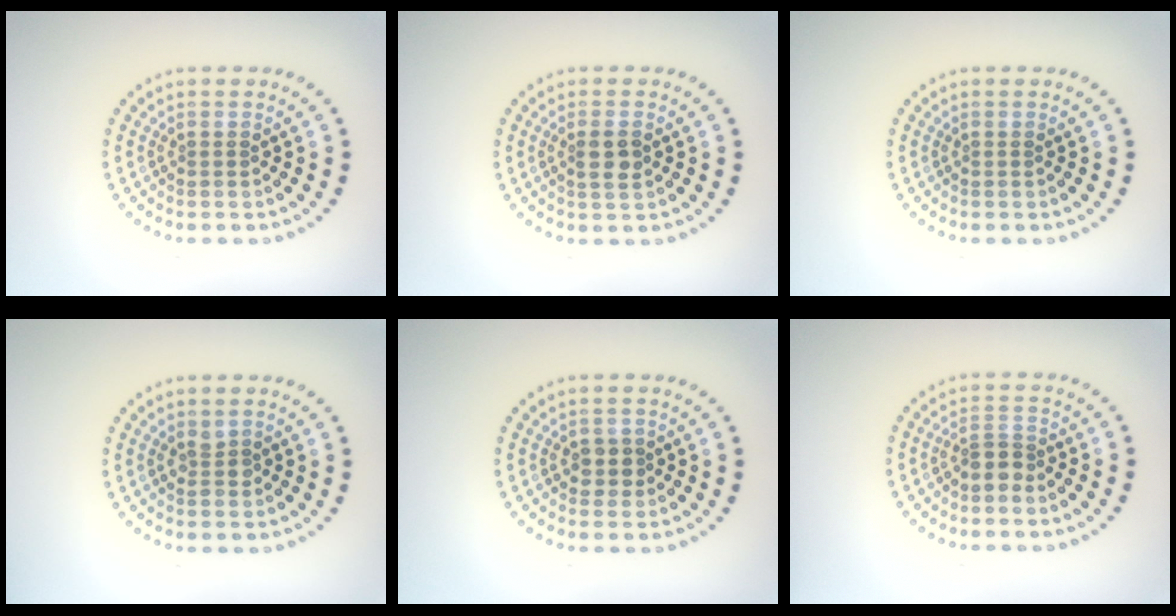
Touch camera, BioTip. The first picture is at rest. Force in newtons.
{"total": 2.0, "press": 1.9, "slide": 0.6}
{"total": 0.0}
{"total": 1.0, "press": 0.9, "slide": 0.3}
{"total": 1.7, "press": 1.6, "slide": 0.6}
{"total": 2.1, "press": 1.7, "slide": 1.3}